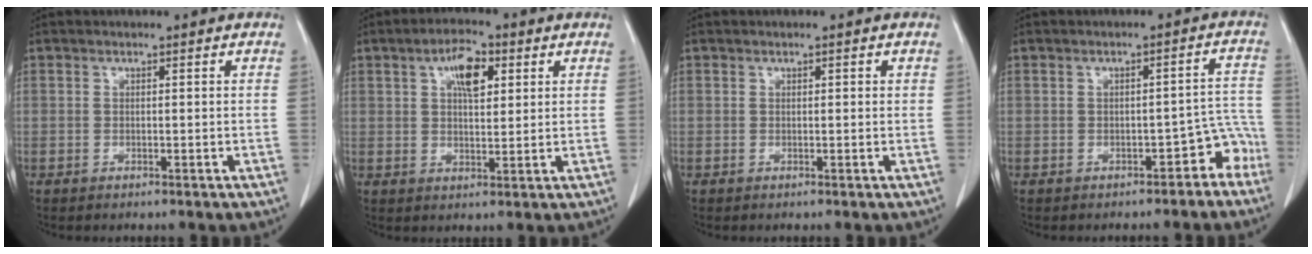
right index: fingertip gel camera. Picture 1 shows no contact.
{"total": 6.2, "force": [2.5, 2.5, 5.1], "torque": [-0.088, 0.009, 0.041]}
{"total": 0.7, "force": [0.3, 0.2, 0.6], "torque": [-0.010, 0.001, 0.004]}
{"total": 4.8, "force": [-3.2, 2.2, 2.8], "torque": [-0.011, 0.037, -0.035]}